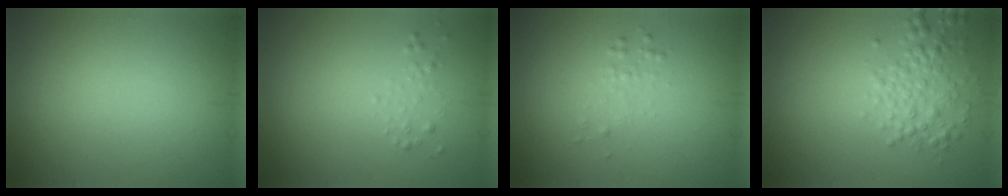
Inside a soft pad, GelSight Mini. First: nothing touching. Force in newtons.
{"total": 0.7, "press": 0.7, "slide": 0.0}
{"total": 0.9, "press": 0.9, "slide": 0.0}
{"total": 2.8, "press": 2.8, "slide": 0.1}